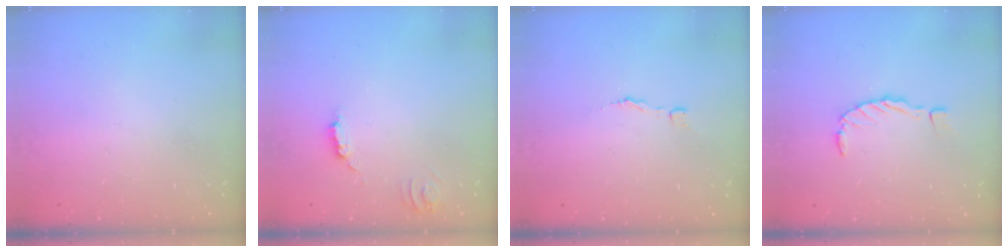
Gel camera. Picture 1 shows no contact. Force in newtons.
{"total": 5.7, "press": 5.7, "slide": 0.3}
{"total": 2.7, "press": 2.7, "slide": 0.3}
{"total": 0.0}